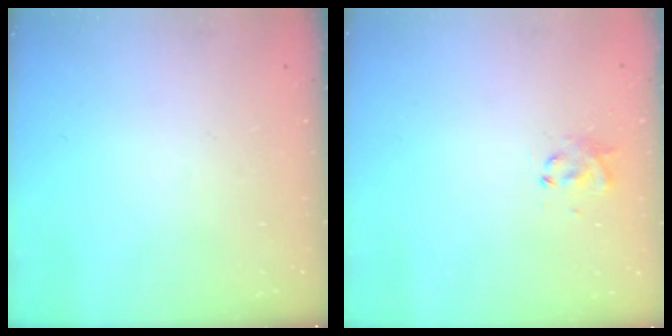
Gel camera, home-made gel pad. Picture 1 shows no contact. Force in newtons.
{"total": 2.8, "press": 2.7, "slide": 0.8}